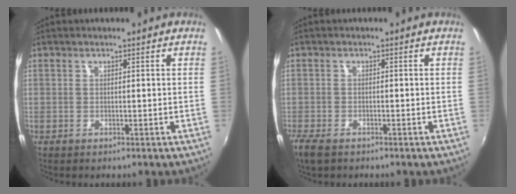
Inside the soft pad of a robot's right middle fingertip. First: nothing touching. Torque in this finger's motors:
{"motor_torque": [0.30, -0.33, 0.18, 0.02]}